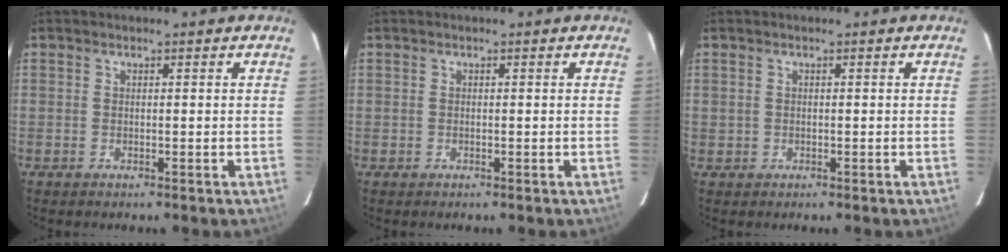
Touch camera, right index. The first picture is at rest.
{"total": 0.0}
{"total": 0.7, "force": [0.0, 0.7, 0.1], "torque": [-0.001, 0.001, 0.003]}